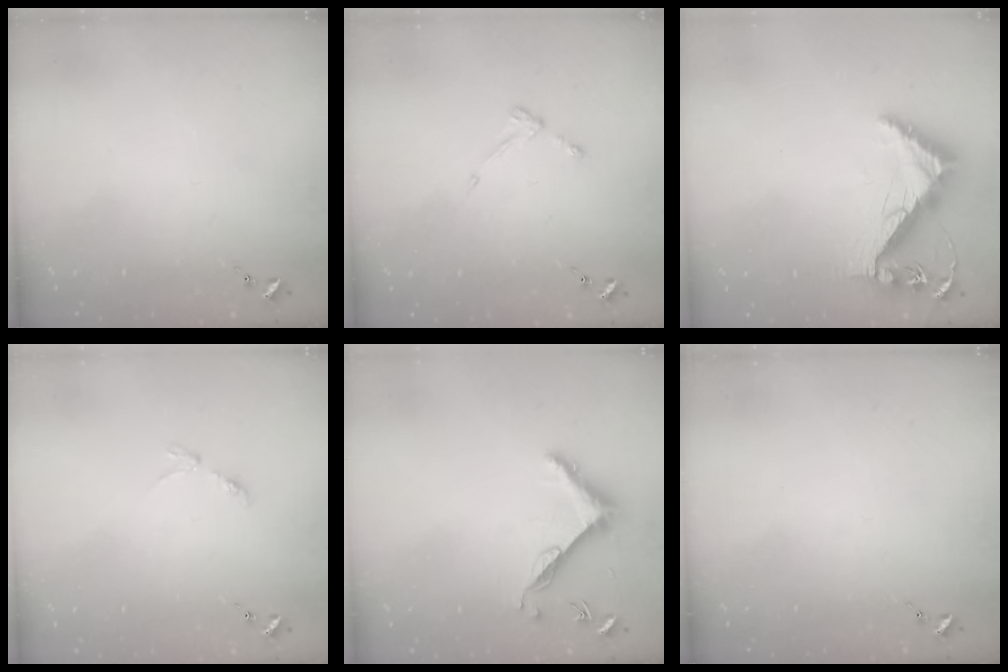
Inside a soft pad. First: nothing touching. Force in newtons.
{"total": 3.5, "press": 3.4, "slide": 0.5}
{"total": 8.7, "press": 8.6, "slide": 0.9}
{"total": 2.8, "press": 2.8, "slide": 0.5}
{"total": 7.5, "press": 7.5, "slide": 0.5}
{"total": 0.0}